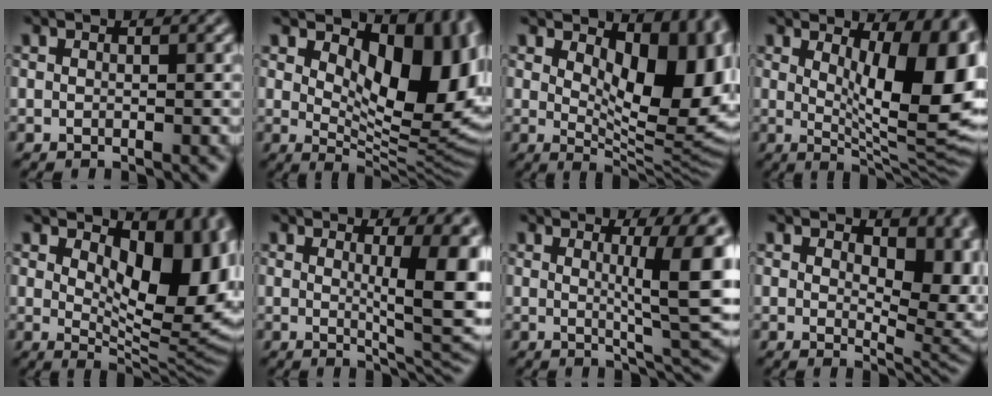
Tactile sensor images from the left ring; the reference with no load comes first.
{"total": 13.1, "force": [3.6, 6.6, 10.8], "torque": [-0.135, -0.010, 0.070]}
{"total": 11.3, "force": [3.4, 5.3, 9.4], "torque": [-0.120, -0.012, 0.057]}
{"total": 12.1, "force": [2.5, 4.2, 11.1], "torque": [-0.120, -0.015, 0.042]}
{"total": 11.2, "force": [3.2, 5.5, 9.2], "torque": [-0.119, -0.012, 0.054]}
{"total": 8.0, "force": [1.1, 1.9, 7.7], "torque": [-0.099, -0.013, 0.021]}
{"total": 7.0, "force": [1.2, 1.2, 6.8], "torque": [-0.085, -0.007, 0.020]}
{"total": 7.7, "force": [1.6, 4.3, 6.2], "torque": [-0.072, -0.014, 0.033]}